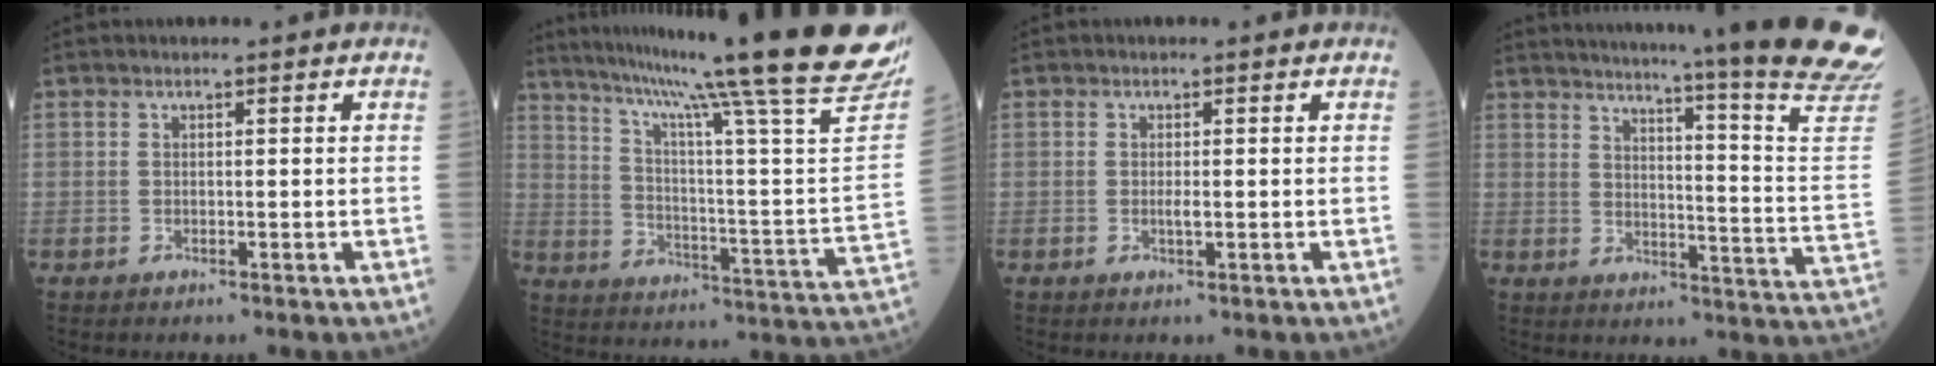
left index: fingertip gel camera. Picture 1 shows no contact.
{"total": 31.4, "force": [24.9, -1.0, 19.1], "torque": [-0.263, -0.071, 0.335]}
{"total": 1.2, "force": [-0.2, 0.2, 1.2], "torque": [-0.026, -0.002, -0.003]}
{"total": 27.1, "force": [23.6, -2.7, 13.1], "torque": [-0.186, -0.124, 0.285]}